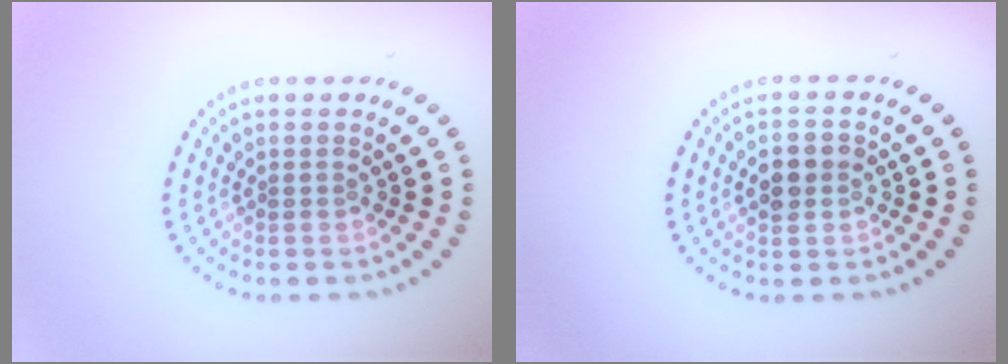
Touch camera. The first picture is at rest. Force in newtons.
{"total": 2.4, "press": 2.4, "slide": 0.2}